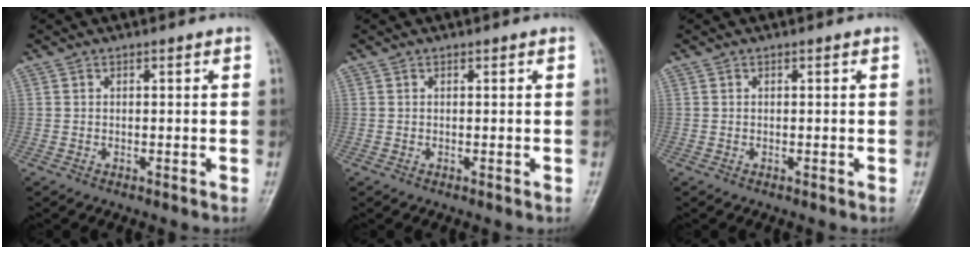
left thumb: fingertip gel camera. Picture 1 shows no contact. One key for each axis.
{"total": 0.0}
{"total": 0.0}